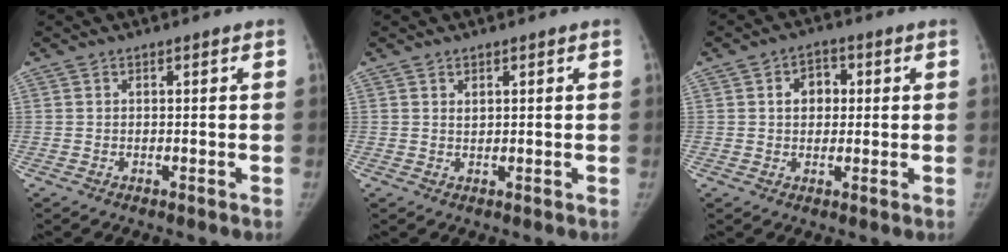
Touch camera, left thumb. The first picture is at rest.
{"total": 0.9, "force": [0.6, 0.5, 0.5], "torque": [0.002, -0.005, 0.010]}
{"total": 5.2, "force": [1.0, 4.0, 3.2], "torque": [-0.022, 0.007, 0.011]}